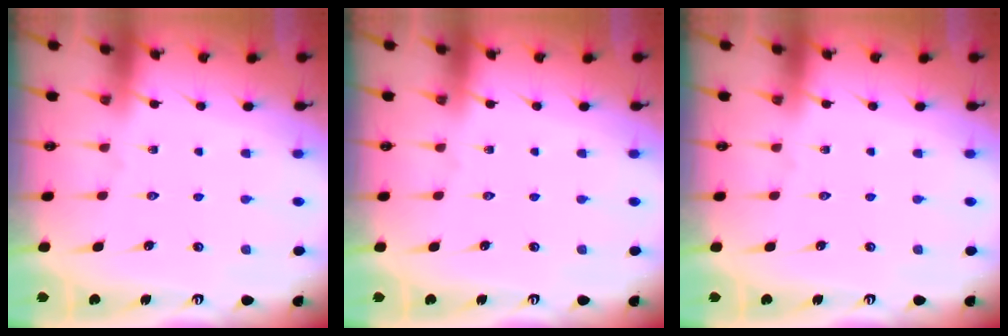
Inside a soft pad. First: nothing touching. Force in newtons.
{"total": 0.0}
{"total": 0.0}